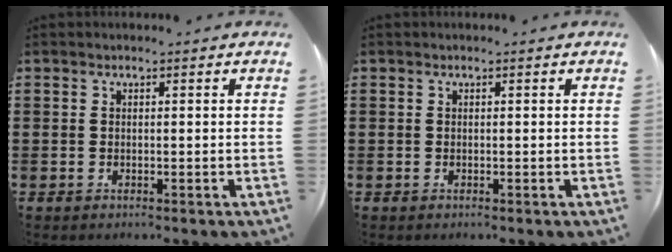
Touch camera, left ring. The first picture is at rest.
{"total": 0.0}